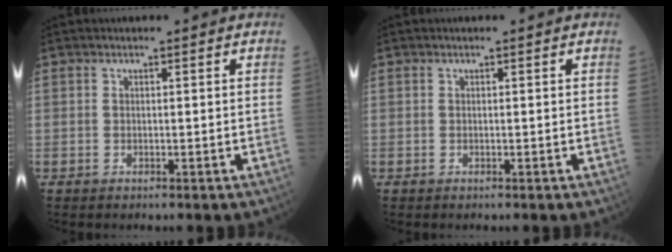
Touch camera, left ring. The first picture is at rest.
{"total": 0.0}